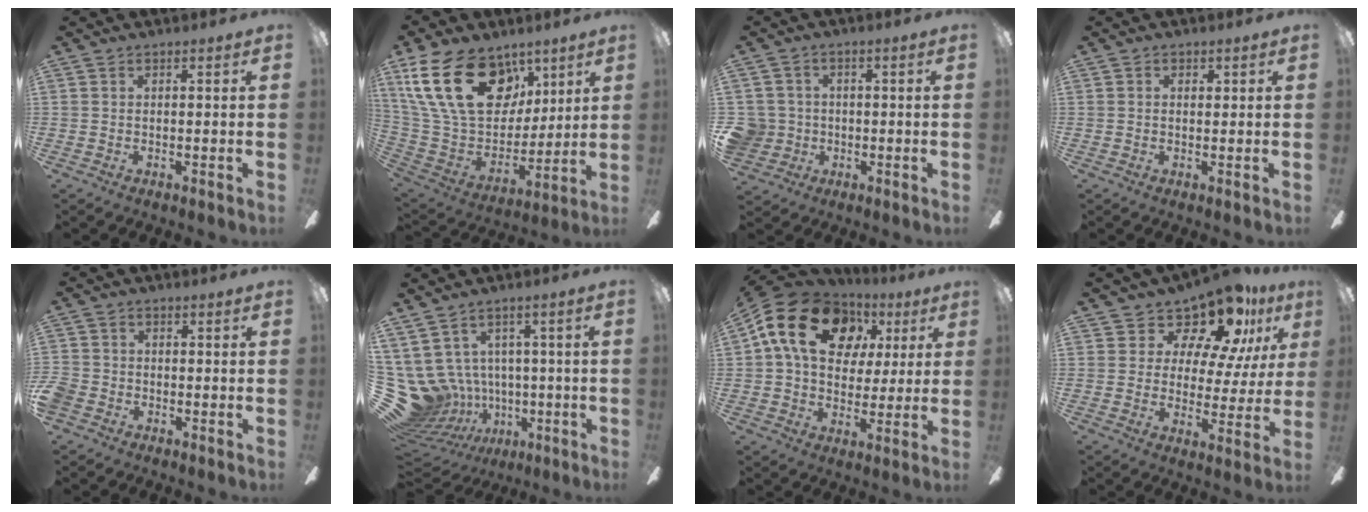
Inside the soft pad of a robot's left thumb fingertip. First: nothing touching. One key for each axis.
{"total": 26.8, "fx": 11.8, "fy": 17.4, "fz": 16.7, "tx": -0.332, "ty": -0.044, "tz": 0.214}
{"total": 6.3, "fx": -0.5, "fy": 6.1, "fz": 1.5, "tx": -0.060, "ty": 0.010, "tz": -0.009}
{"total": 0.8, "fx": 0.3, "fy": 0.6, "fz": 0.4, "tx": 0.001, "ty": 0.002, "tz": 0.002}
{"total": 3.6, "fx": -1.9, "fy": 2.7, "fz": 1.5, "tx": -0.033, "ty": 0.010, "tz": -0.038}
{"total": 11.5, "fx": 0.0, "fy": 11.0, "fz": 3.5, "tx": -0.139, "ty": -0.010, "tz": 0.026}
{"total": 18.4, "fx": 6.7, "fy": 13.6, "fz": 10.4, "tx": -0.176, "ty": -0.002, "tz": 0.125}
{"total": 13.6, "fx": 10.8, "fy": 6.1, "fz": 5.6, "tx": -0.099, "ty": -0.082, "tz": 0.190}